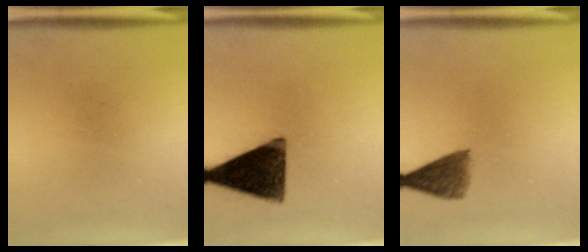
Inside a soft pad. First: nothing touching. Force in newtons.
{"total": 14.1}
{"total": 4.7}